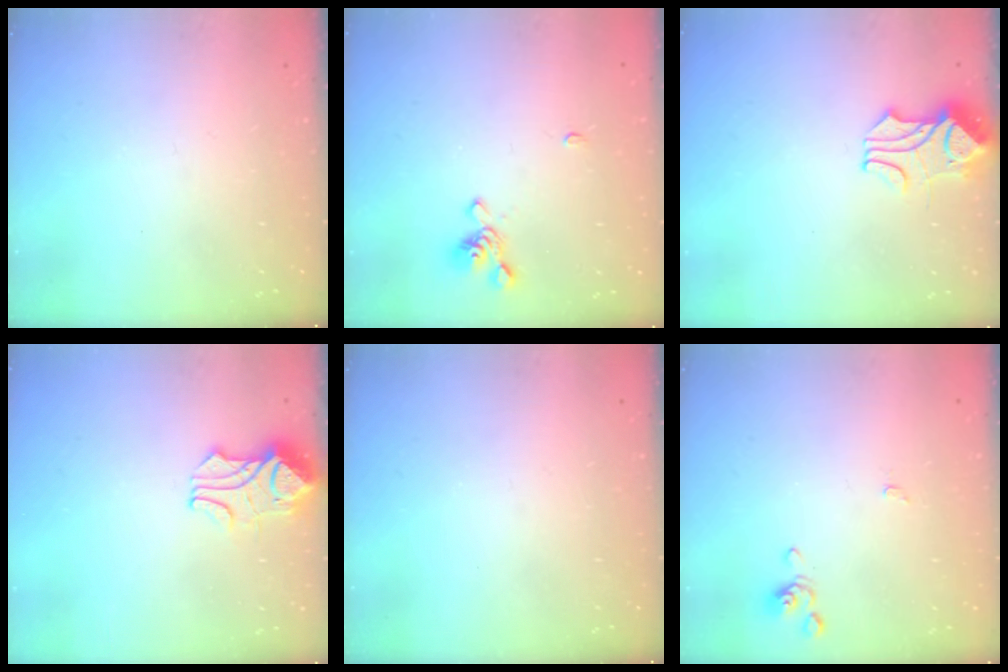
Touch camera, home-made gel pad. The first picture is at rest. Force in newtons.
{"total": 2.6, "press": 2.5, "slide": 0.9}
{"total": 1.8, "press": 1.4, "slide": 1.1}
{"total": 4.5, "press": 4.4, "slide": 0.9}
{"total": 0.0}
{"total": 0.0}